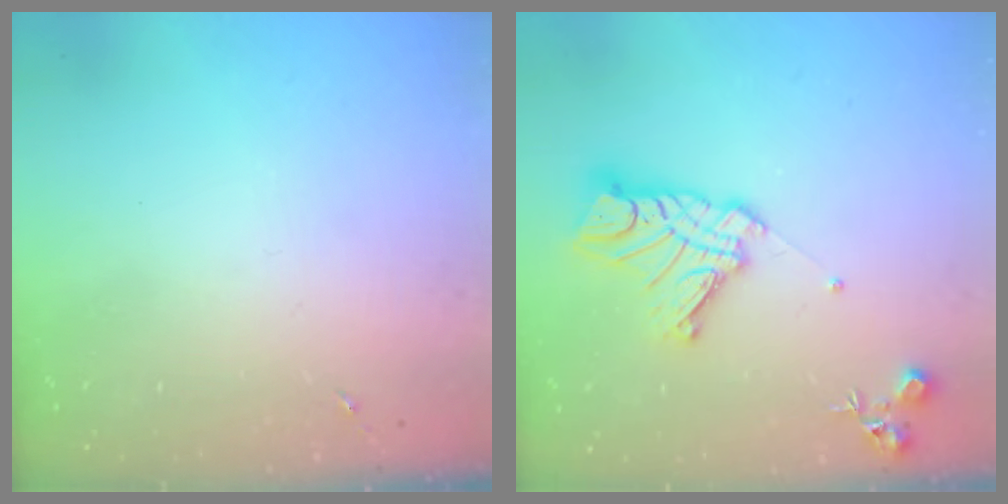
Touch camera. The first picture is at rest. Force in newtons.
{"total": 16.4, "press": 16.3, "slide": 1.4}